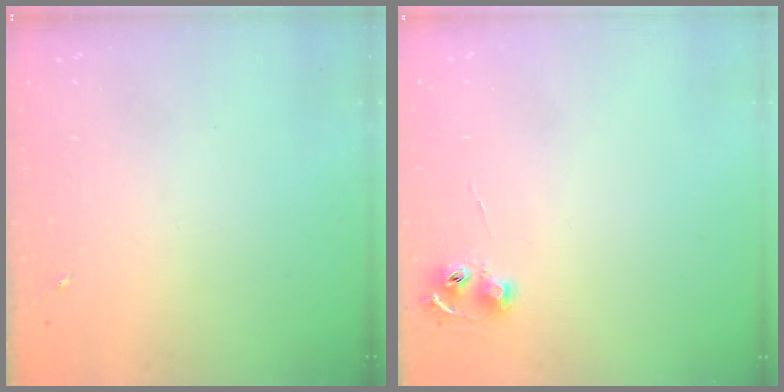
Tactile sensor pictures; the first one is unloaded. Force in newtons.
{"total": 6.4, "press": 6.4, "slide": 0.7}